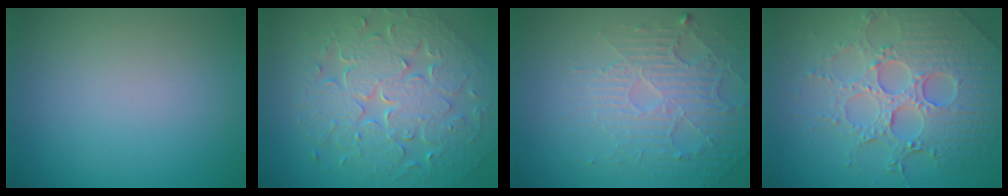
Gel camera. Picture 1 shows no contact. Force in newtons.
{"total": 9.3, "press": 6.6, "slide": 6.5}
{"total": 5.7, "press": 3.4, "slide": 4.6}
{"total": 7.4, "press": 5.5, "slide": 4.9}